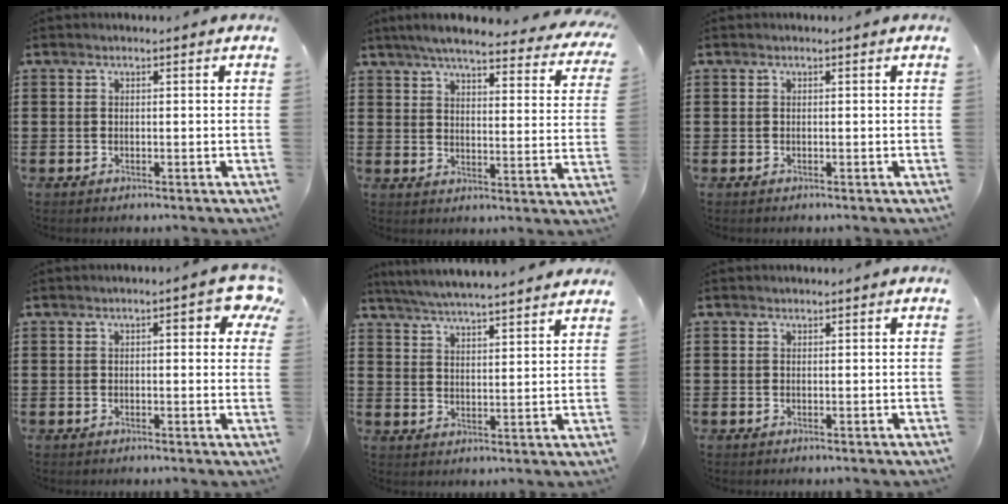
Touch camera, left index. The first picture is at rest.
{"total": 6.0, "force": [5.2, 0.0, 2.8], "torque": [-0.076, -0.027, 0.089]}
{"total": 0.0}
{"total": 4.1, "force": [1.4, 1.1, 3.7], "torque": [-0.050, -0.002, 0.016]}
{"total": 5.2, "force": [5.1, -0.5, 1.1], "torque": [-0.043, -0.026, 0.088]}
{"total": 0.0}